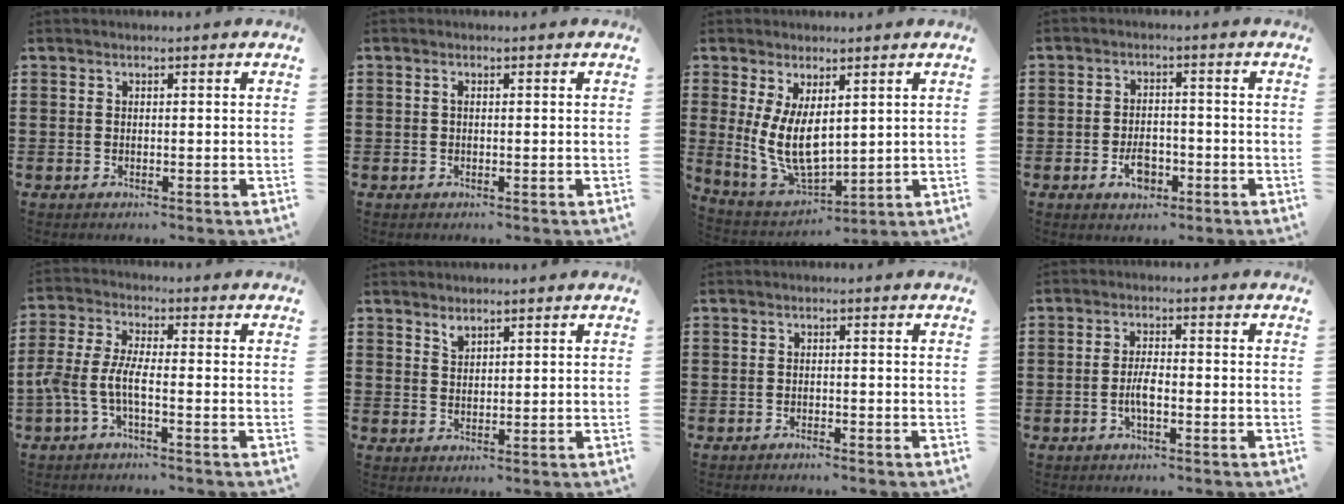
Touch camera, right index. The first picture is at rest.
{"total": 0.6, "force": [0.0, 0.2, 0.5], "torque": [-0.011, -0.001, -0.001]}
{"total": 8.5, "force": [1.4, 4.3, 7.2], "torque": [-0.156, -0.014, 0.025]}
{"total": 4.1, "force": [-1.8, 2.4, 2.8], "torque": [-0.041, 0.003, -0.034]}
{"total": 5.1, "force": [-2.2, 1.3, 4.4], "torque": [-0.118, -0.013, -0.050]}
{"total": 1.7, "force": [1.5, 0.7, 0.4], "torque": [-0.011, 0.001, 0.029]}
{"total": 0.9, "force": [-0.9, 0.1, 0.2], "torque": [-0.006, 0.000, -0.018]}
{"total": 3.3, "force": [-0.9, 0.9, 3.0], "torque": [-0.068, -0.003, -0.021]}